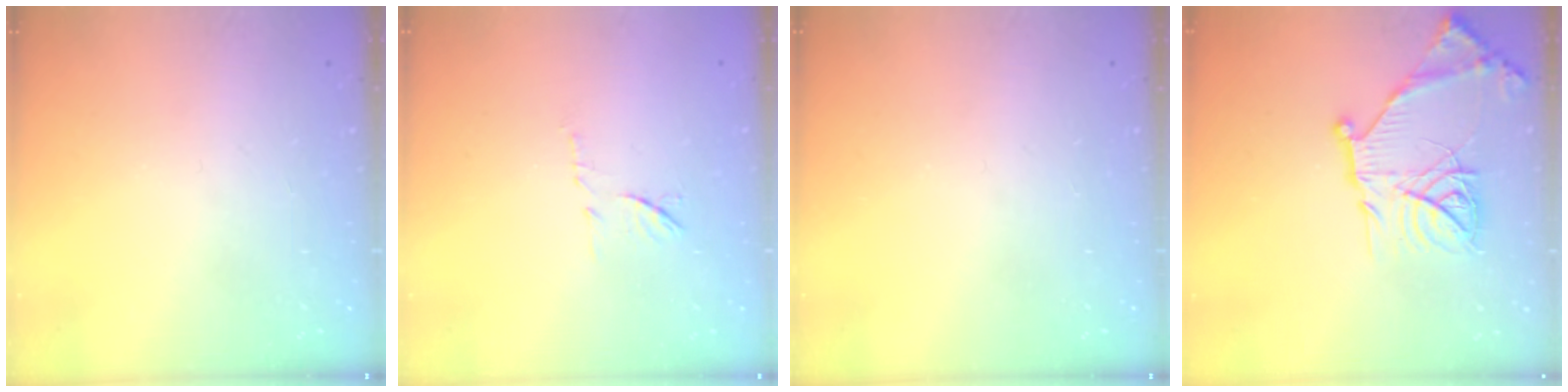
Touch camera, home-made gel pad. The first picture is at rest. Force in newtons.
{"total": 7.1, "press": 7.1, "slide": 1.0}
{"total": 0.0}
{"total": 20.2, "press": 20.1, "slide": 1.9}